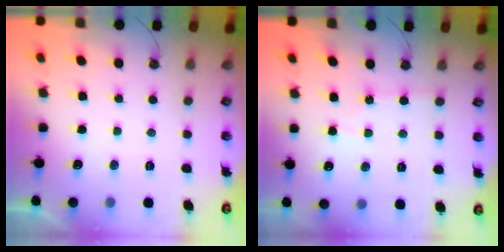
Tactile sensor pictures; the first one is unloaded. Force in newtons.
{"total": 3.0, "press": 2.9, "slide": 0.5}